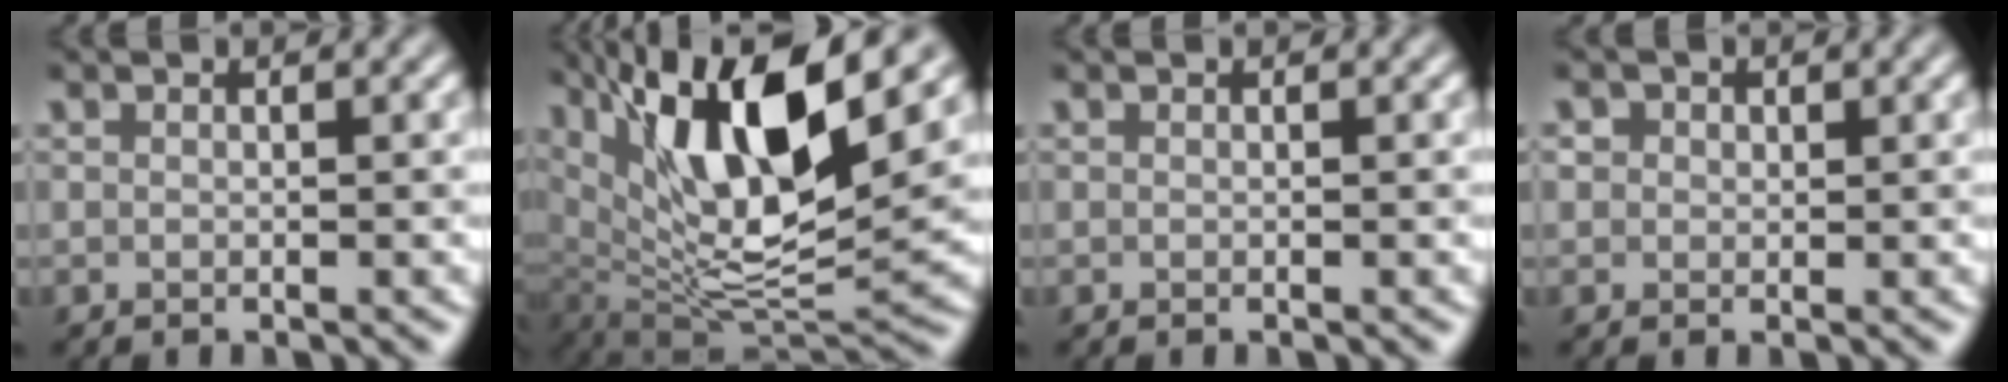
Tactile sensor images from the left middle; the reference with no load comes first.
{"total": 13.5, "force": [5.7, 4.0, 11.5], "torque": [-0.199, 0.000, 0.108]}
{"total": 0.0}
{"total": 1.2, "force": [0.5, 1.0, 0.2], "torque": [-0.001, -0.002, 0.001]}